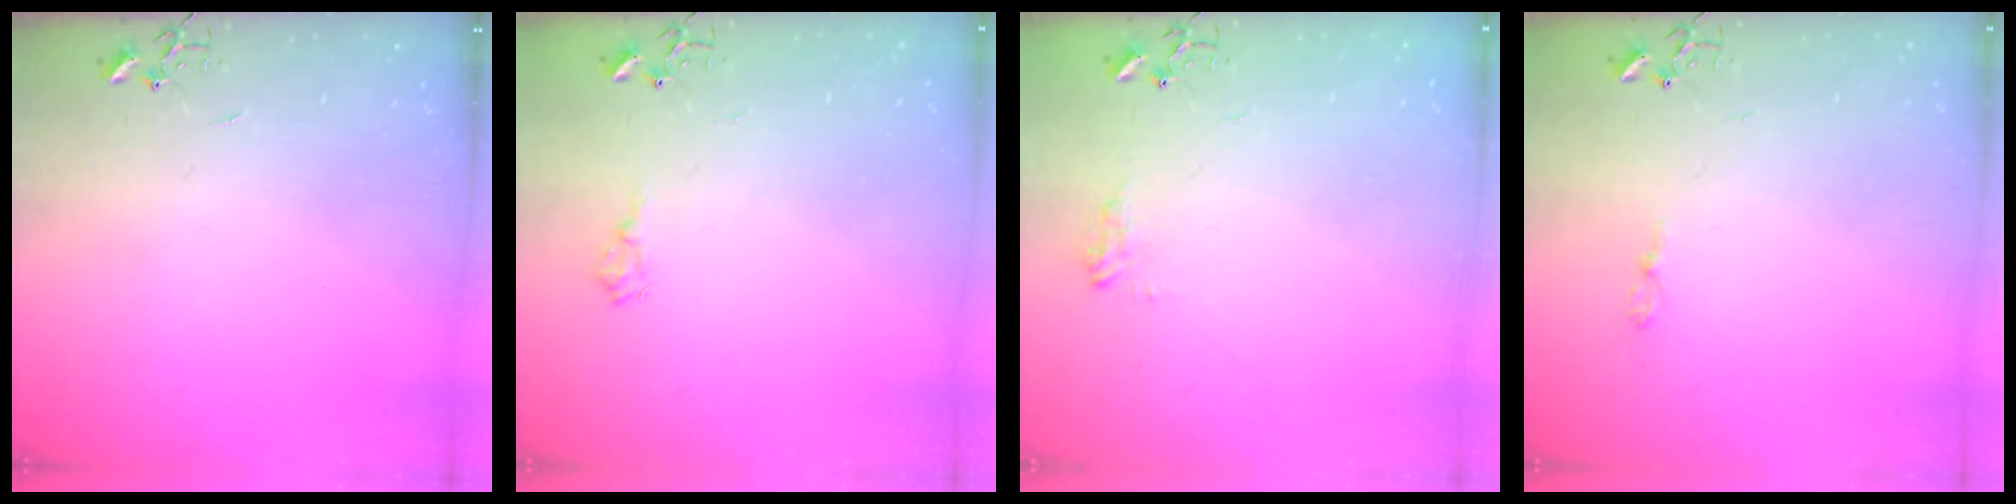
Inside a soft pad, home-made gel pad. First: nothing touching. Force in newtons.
{"total": 6.8, "press": 6.8, "slide": 0.9}
{"total": 7.8, "press": 7.8, "slide": 0.7}
{"total": 3.6, "press": 3.6, "slide": 0.4}